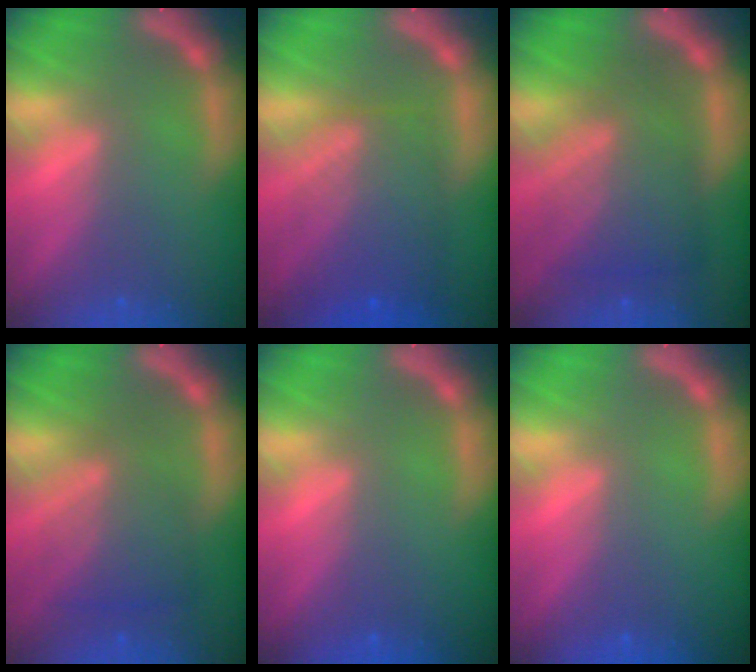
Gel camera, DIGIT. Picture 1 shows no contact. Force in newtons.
{"total": 7.5}
{"total": 8.1}
{"total": 6.0}
{"total": 0.0}
{"total": 0.0}